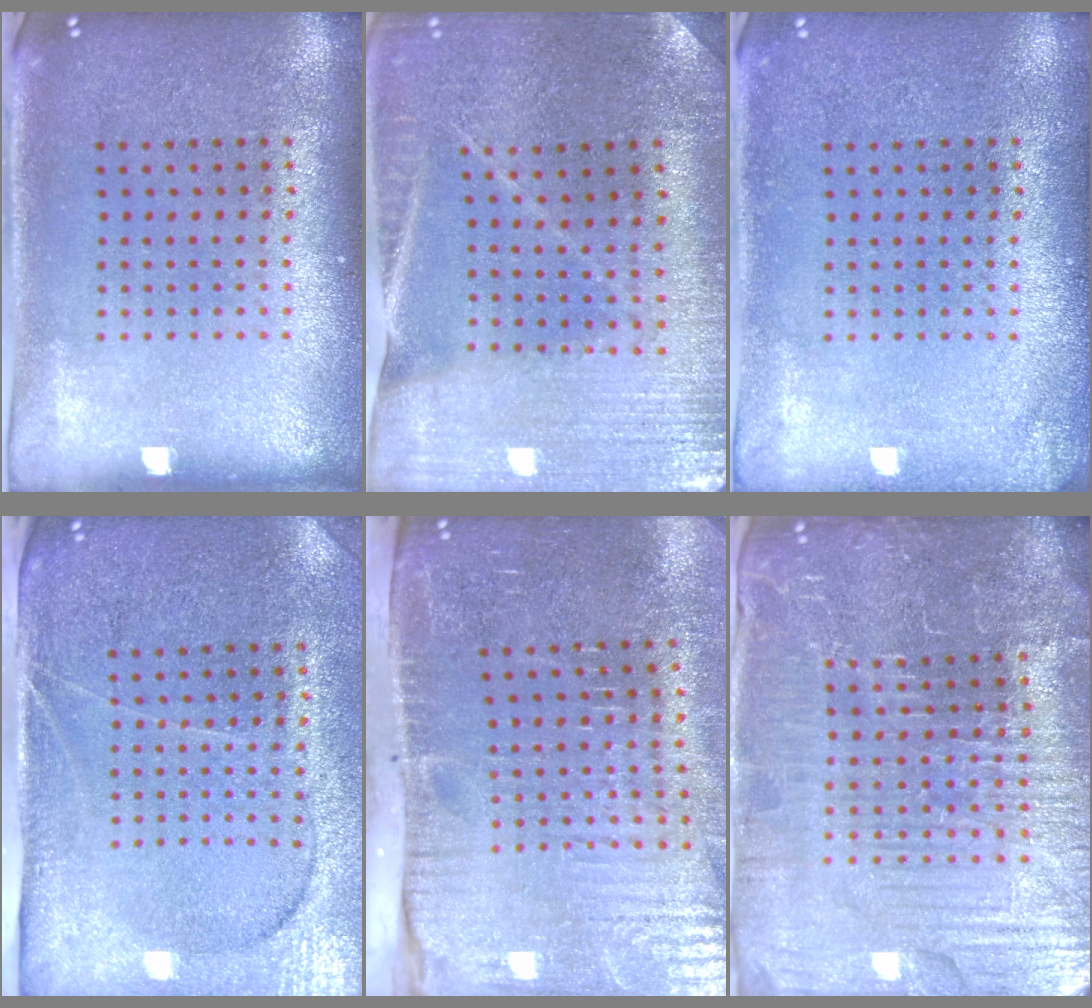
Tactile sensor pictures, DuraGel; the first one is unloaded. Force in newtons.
{"total": 1.4, "press": 1.4, "slide": 0.2}
{"total": 1.1, "press": 1.1, "slide": 0.1}
{"total": 4.0, "press": 3.5, "slide": 1.9}
{"total": 4.9, "press": 4.1, "slide": 2.7}
{"total": 5.8, "press": 5.4, "slide": 2.3}